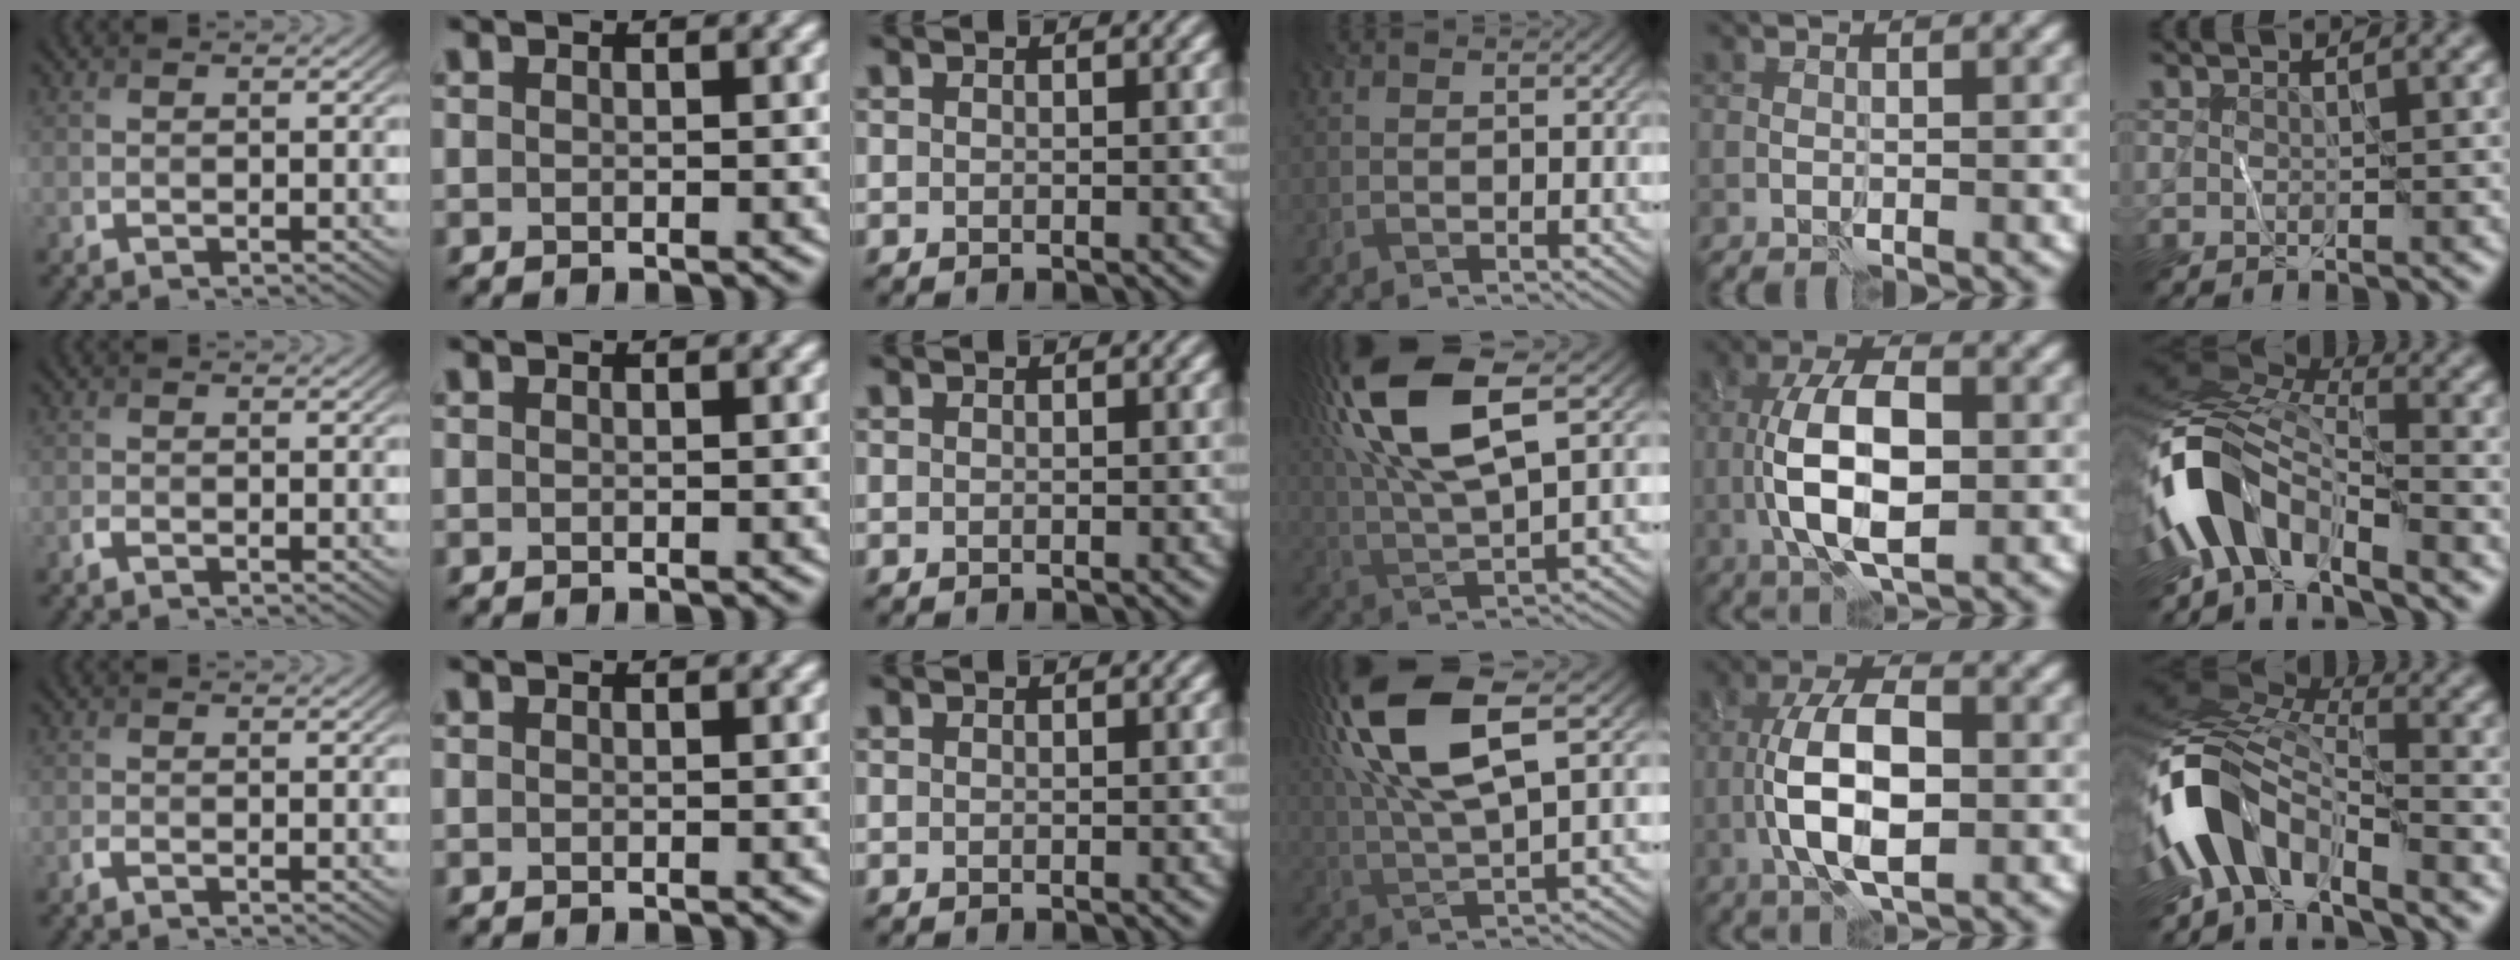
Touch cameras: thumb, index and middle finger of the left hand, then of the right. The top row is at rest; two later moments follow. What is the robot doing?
{"motion": "wipe", "object": "whiteboard"}